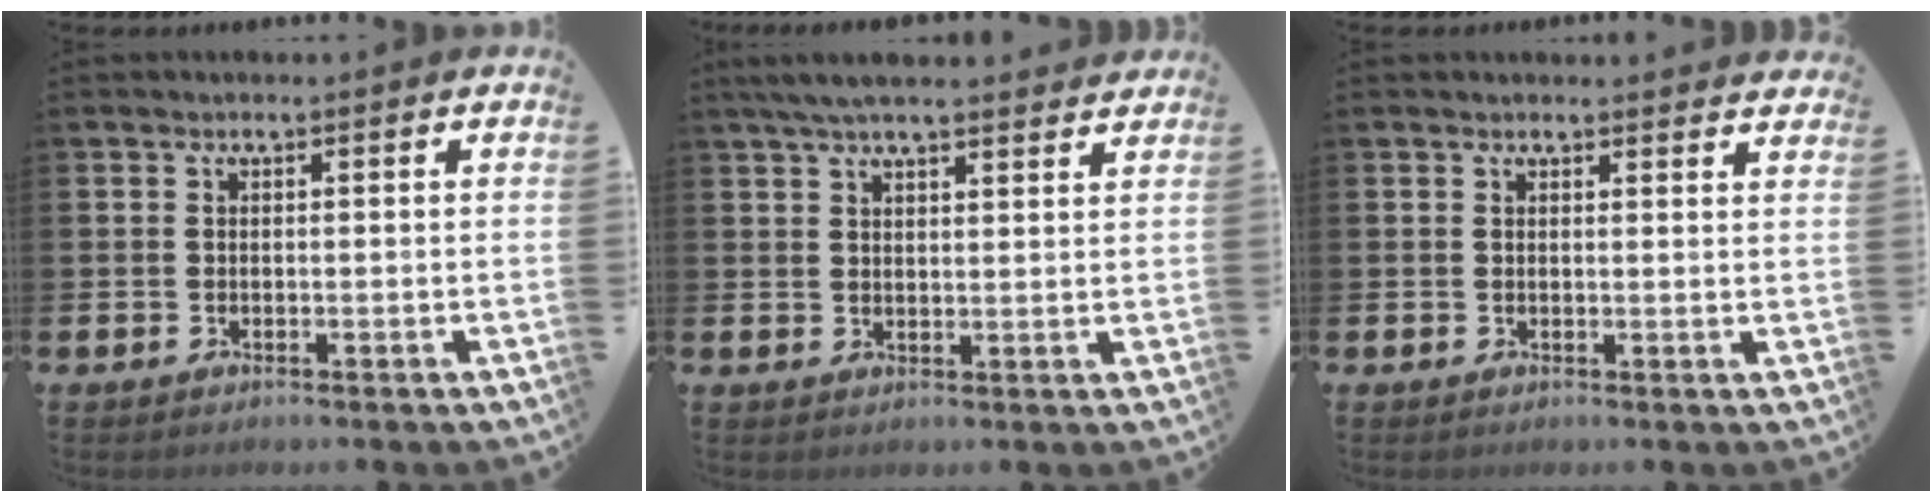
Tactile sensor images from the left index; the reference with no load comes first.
{"total": 5.1, "force": [4.7, 0.7, 2.0], "torque": [-0.048, -0.010, 0.086]}
{"total": 1.6, "force": [1.6, 0.0, -0.2], "torque": [0.010, -0.012, 0.028]}